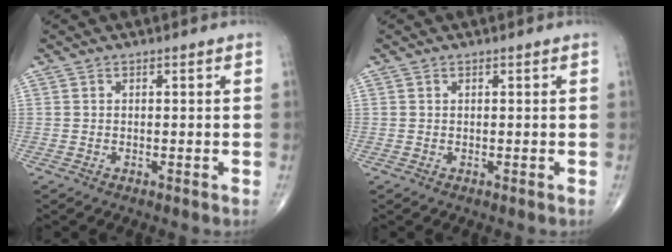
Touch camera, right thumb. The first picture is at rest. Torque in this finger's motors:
{"motor_torque": [-0.33, 0.05, -0.32, -0.17, -0.03]}